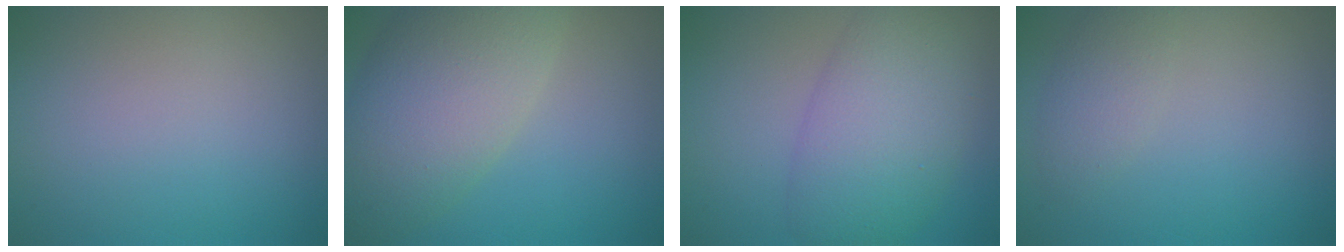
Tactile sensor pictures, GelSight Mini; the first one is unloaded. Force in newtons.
{"total": 8.4, "press": 8.4, "slide": 0.6}
{"total": 7.4, "press": 7.4, "slide": 0.3}
{"total": 1.9, "press": 1.9, "slide": 0.1}